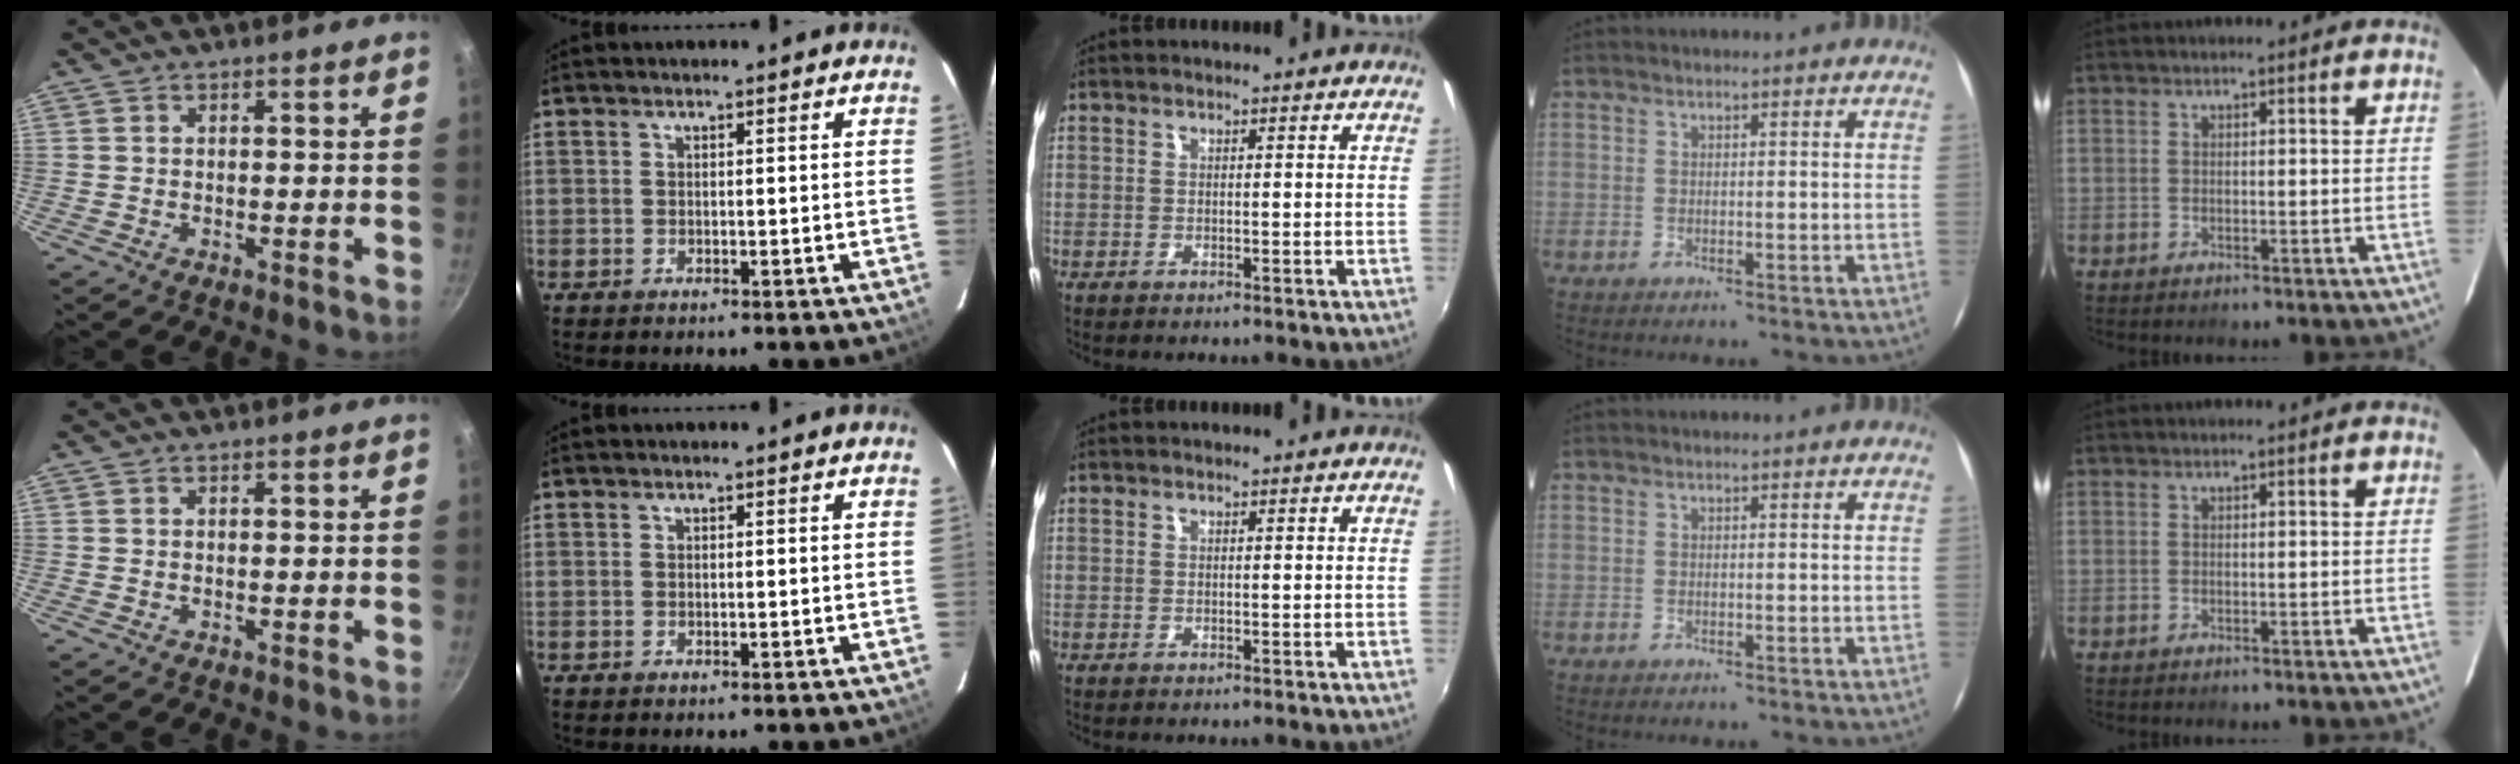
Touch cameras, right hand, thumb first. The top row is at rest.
{}